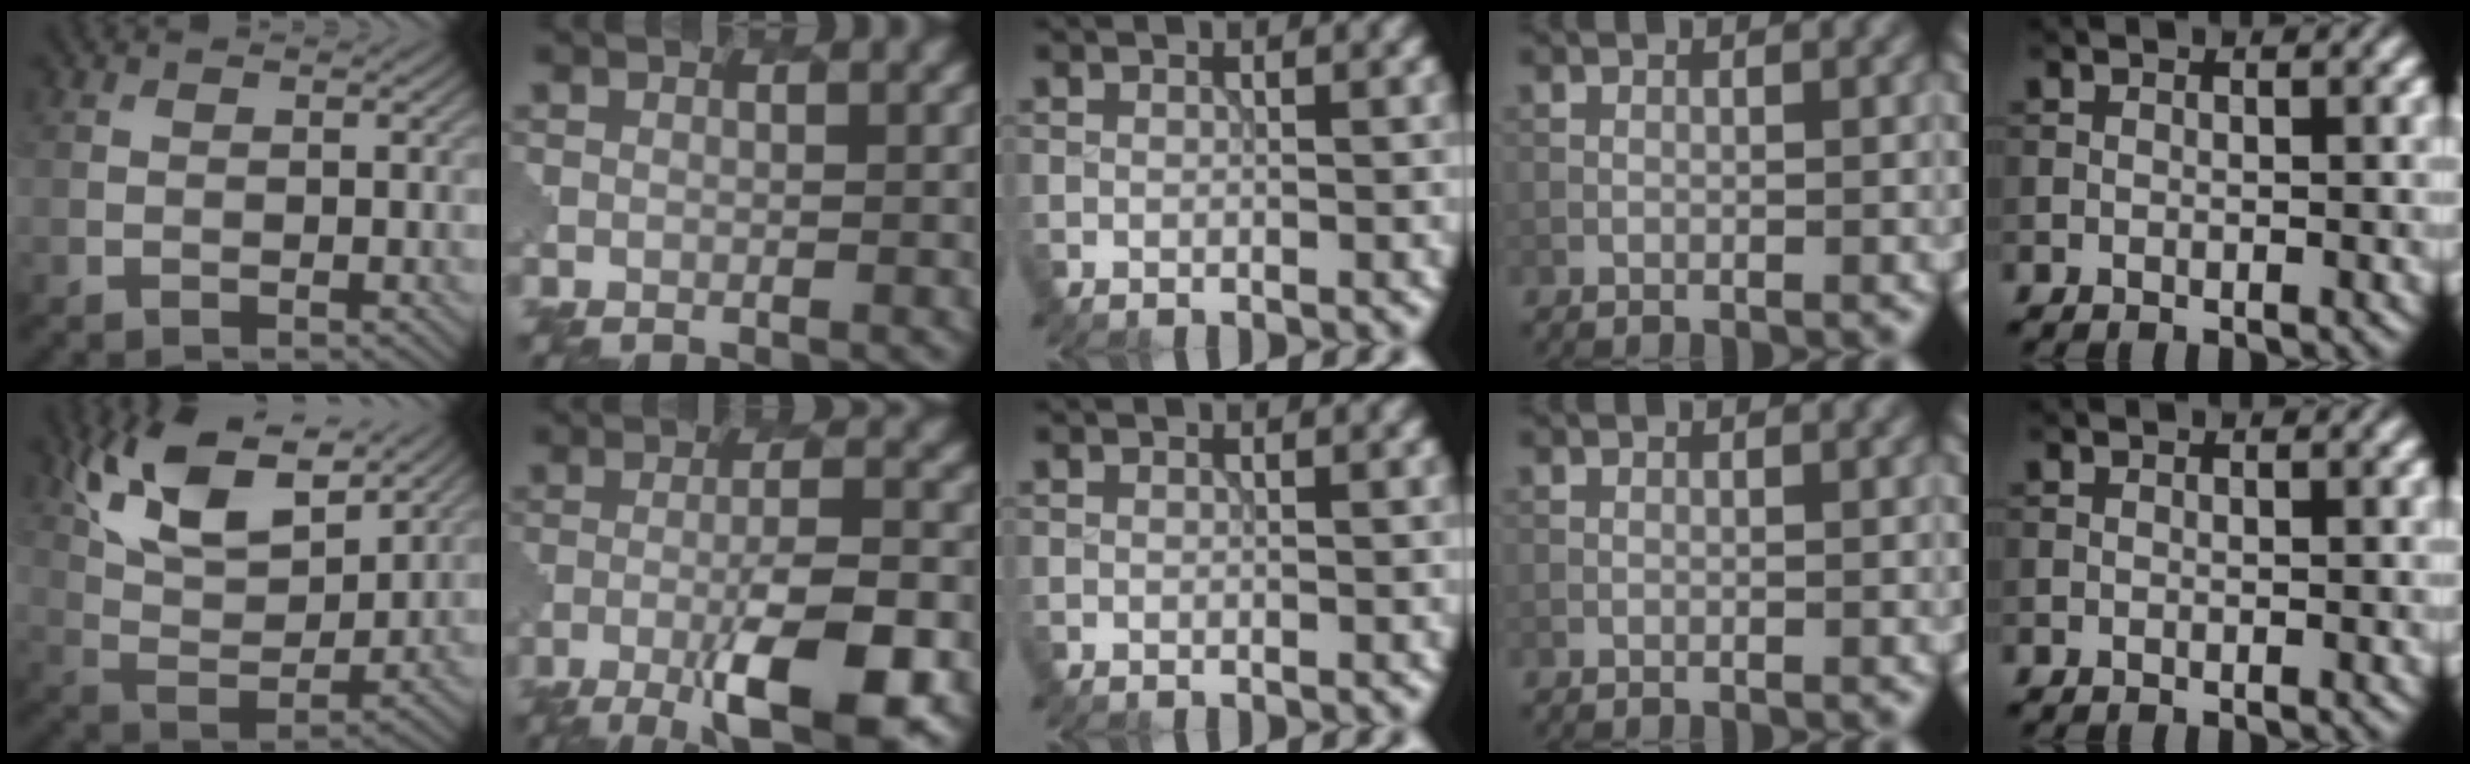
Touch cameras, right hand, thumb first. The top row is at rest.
{"thumb": {"total": 13.1, "force": [8.9, 5.0, 8.3], "torque": [-0.169, 0.004, 0.153]}, "index": {"total": 9.1, "force": [-4.5, 2.2, 7.6], "torque": [-0.125, -0.003, -0.073]}}